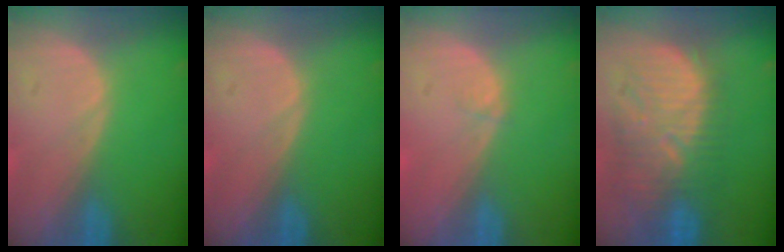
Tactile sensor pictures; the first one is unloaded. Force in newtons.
{"total": 0.0}
{"total": 0.5, "press": 0.5, "slide": 0.2}
{"total": 11.1, "press": 10.7, "slide": 2.9}